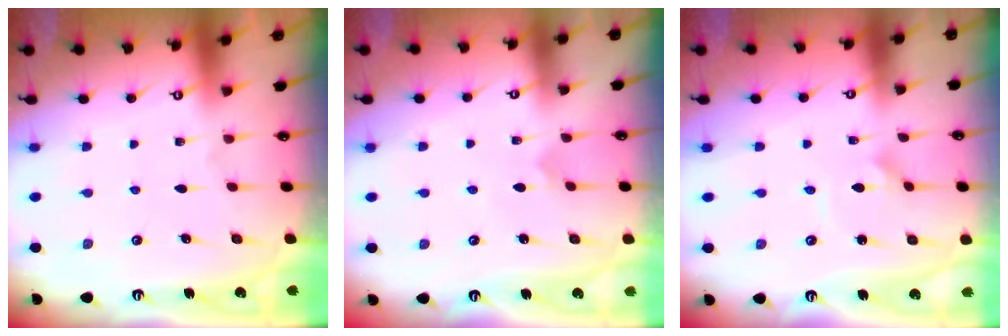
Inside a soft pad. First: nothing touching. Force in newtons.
{"total": 2.3, "press": 2.3, "slide": 0.2}
{"total": 2.4, "press": 2.4, "slide": 0.1}